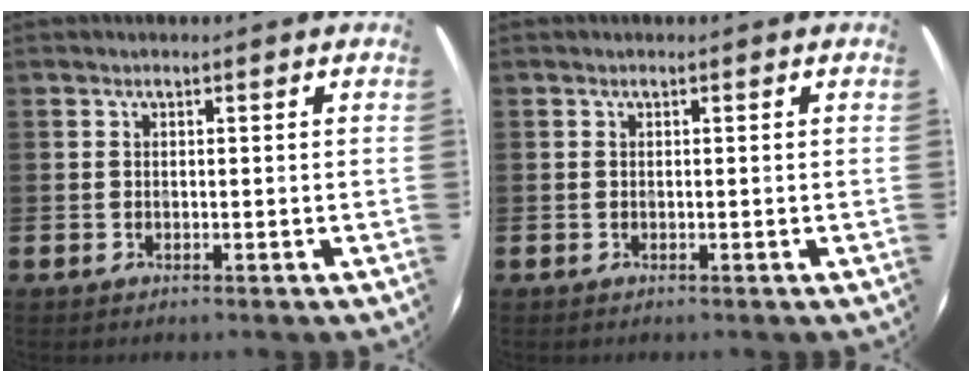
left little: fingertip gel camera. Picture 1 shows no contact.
{"total": 0.0}